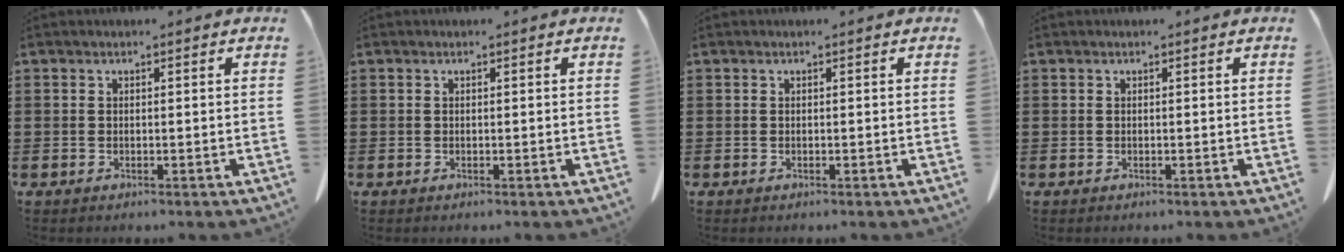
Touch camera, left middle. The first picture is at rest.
{"total": 0.0}
{"total": 0.0}
{"total": 0.0}